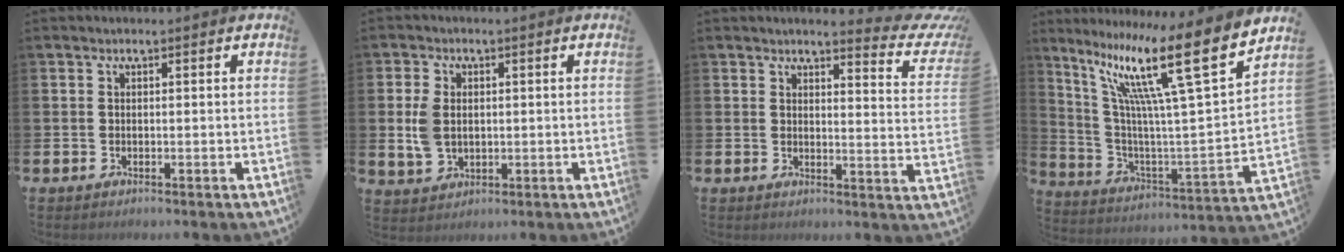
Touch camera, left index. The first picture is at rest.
{"total": 5.0, "force": [0.7, 3.5, 3.5], "torque": [-0.077, 0.012, 0.010]}
{"total": 3.9, "force": [3.7, 0.5, 1.2], "torque": [-0.012, -0.040, 0.055]}
{"total": 16.9, "force": [10.5, 2.4, 13.0], "torque": [-0.260, -0.061, 0.160]}